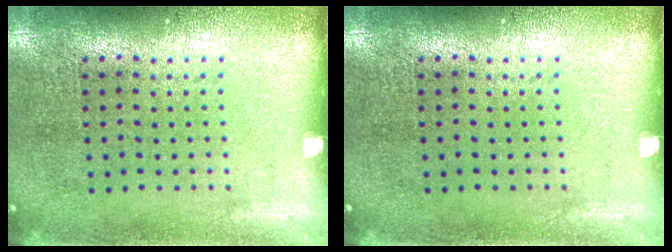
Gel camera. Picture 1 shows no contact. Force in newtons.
{"total": 0.0}